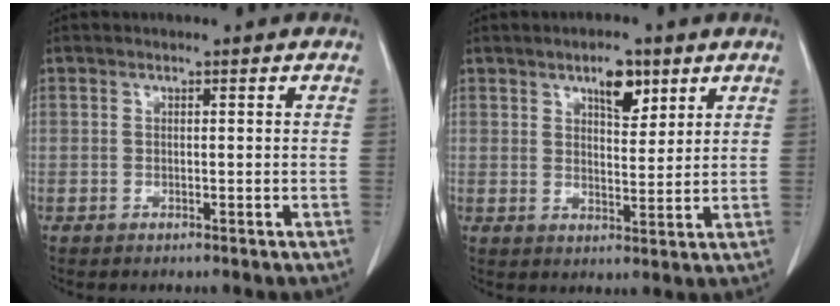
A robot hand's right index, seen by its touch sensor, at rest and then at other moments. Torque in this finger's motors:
{"motor_torque": [0.22, 0.26, 0.09, 0.02]}